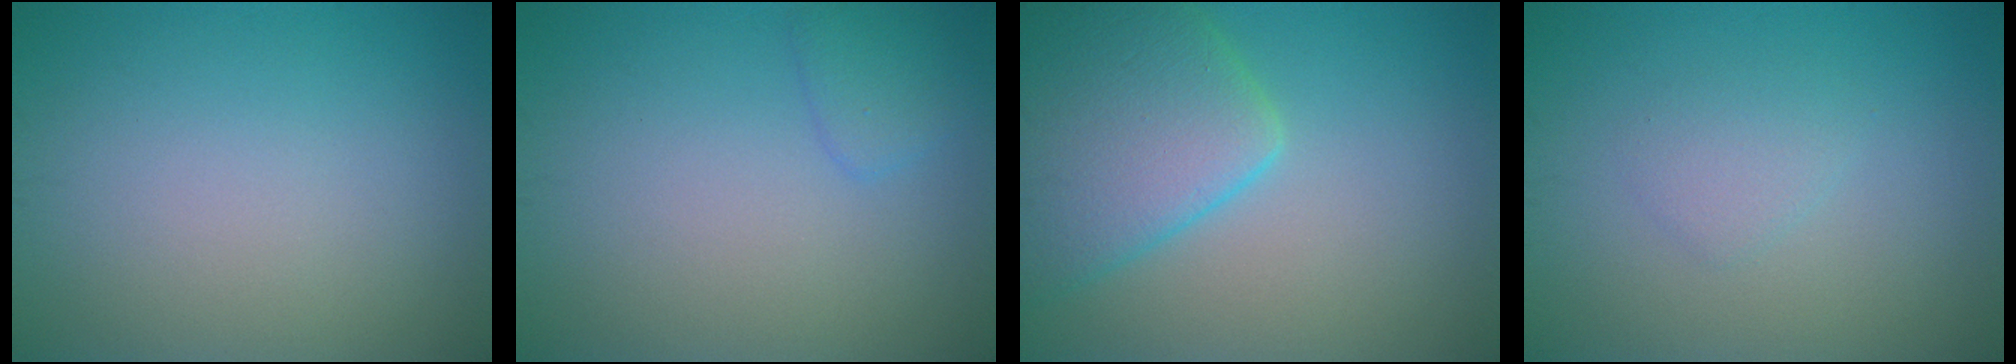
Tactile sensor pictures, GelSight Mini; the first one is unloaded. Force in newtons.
{"total": 1.5, "press": 1.5, "slide": 0.0}
{"total": 7.8, "press": 7.8, "slide": 0.5}
{"total": 1.4, "press": 1.4, "slide": 0.1}